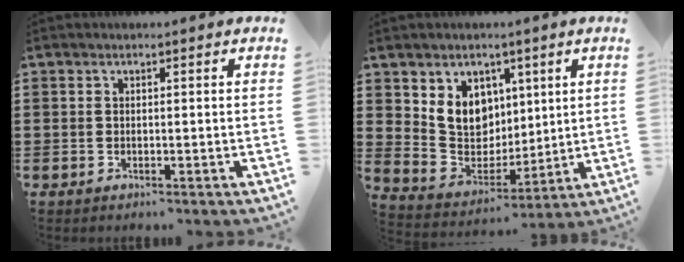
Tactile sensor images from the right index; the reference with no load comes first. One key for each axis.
{"total": 8.8, "fx": 3.1, "fy": 7.6, "fz": 3.1, "tx": -0.089, "ty": -0.013, "tz": 0.063}